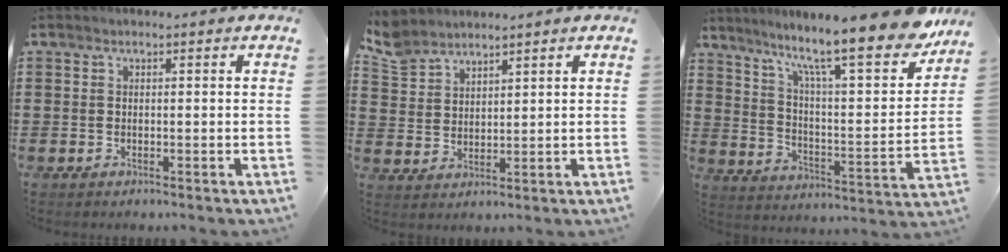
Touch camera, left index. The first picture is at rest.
{"total": 4.9, "force": [4.5, 1.8, 1.0], "torque": [-0.038, -0.008, 0.086]}
{"total": 13.2, "force": [10.3, 1.8, 8.0], "torque": [-0.160, -0.068, 0.164]}